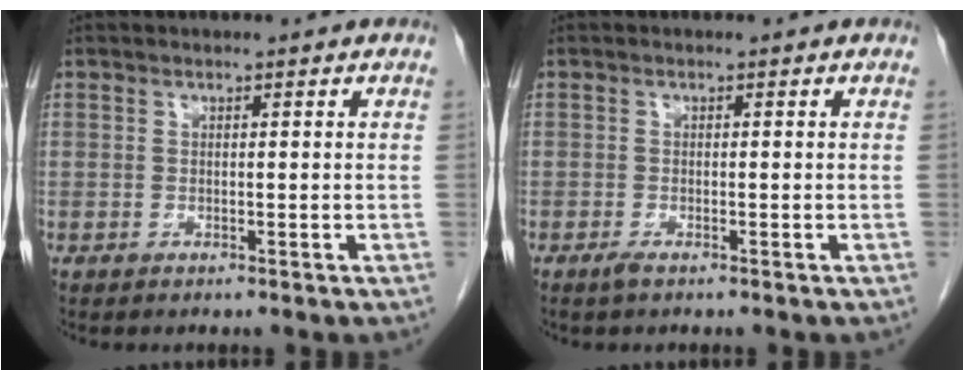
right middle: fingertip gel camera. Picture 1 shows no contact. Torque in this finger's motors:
{"motor_torque": [-0.03, 0.09, 0.02, 0.00]}